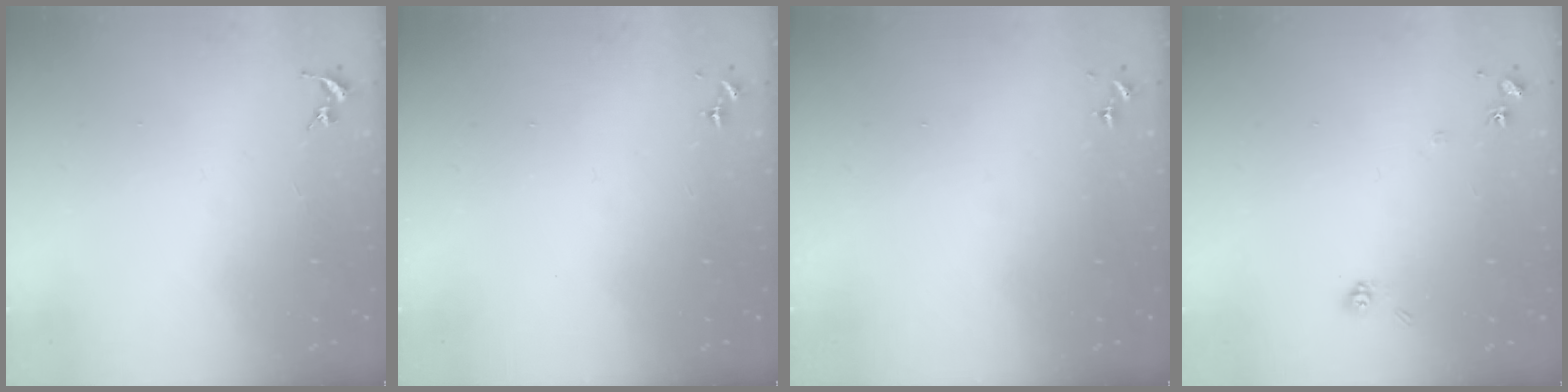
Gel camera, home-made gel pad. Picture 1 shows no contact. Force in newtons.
{"total": 0.0}
{"total": 0.0}
{"total": 5.8, "press": 5.7, "slide": 1.1}